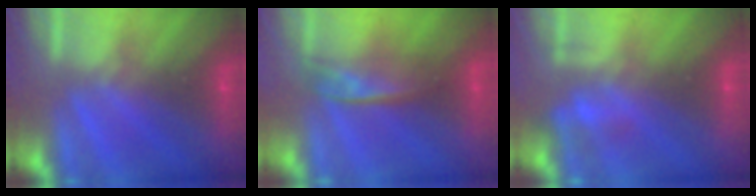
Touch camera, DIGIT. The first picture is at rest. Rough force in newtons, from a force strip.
{"total": 2.2}
{"total": 2.1}